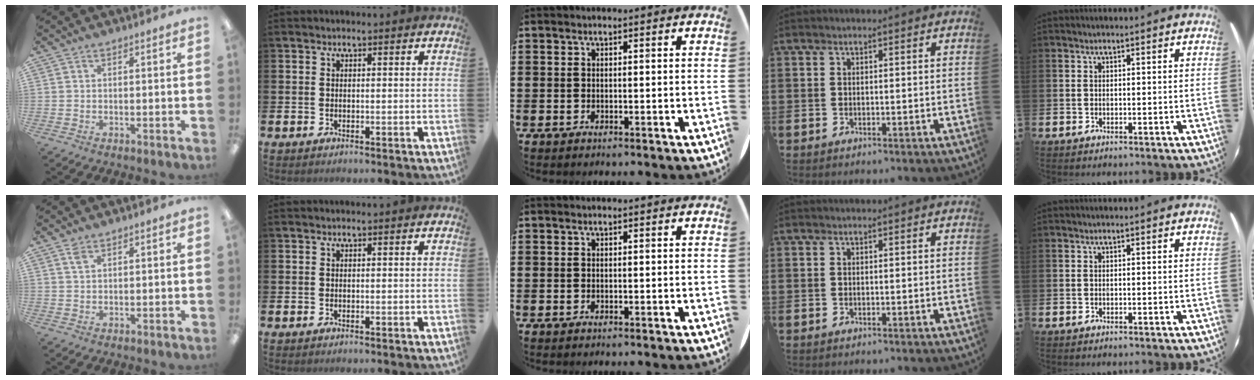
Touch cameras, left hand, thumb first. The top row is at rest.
{"thumb": {"total": 2.0, "force": [1.5, 0.8, 1.1], "torque": [-0.018, -0.003, 0.025]}}